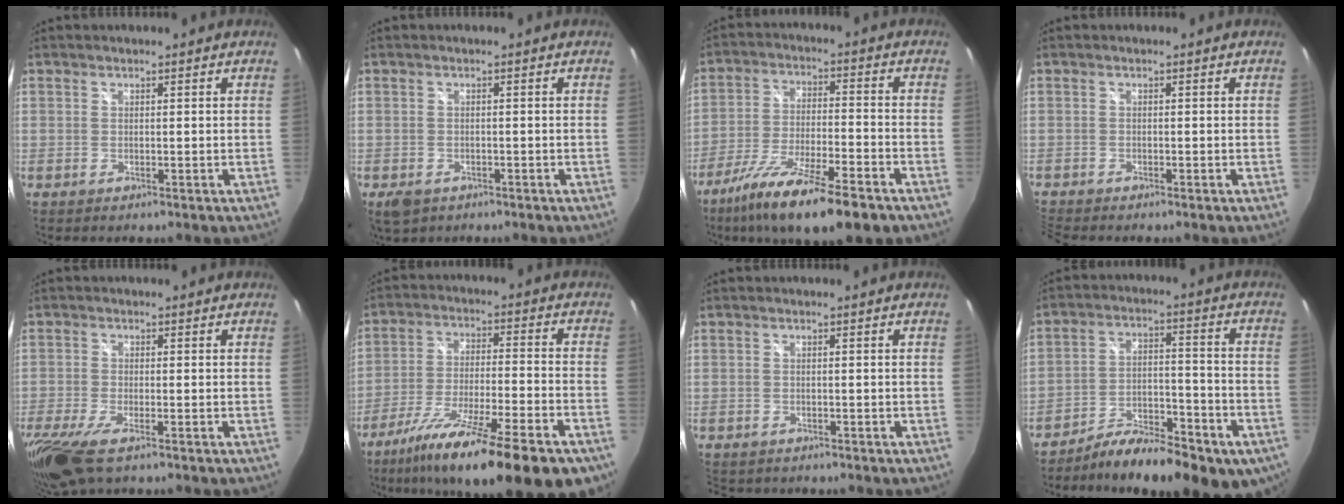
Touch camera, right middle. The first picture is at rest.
{"total": 4.4, "force": [-2.6, 2.9, 2.1], "torque": [-0.048, -0.013, -0.038]}
{"total": 16.8, "force": [-11.6, 2.8, 11.8], "torque": [-0.225, -0.045, -0.200]}
{"total": 2.6, "force": [-2.6, 0.2, 0.6], "torque": [-0.021, -0.017, -0.054]}
{"total": 10.2, "force": [-6.5, 2.9, 7.3], "torque": [-0.175, -0.045, -0.125]}
{"total": 23.0, "force": [-16.1, 3.3, 16.1], "torque": [-0.272, -0.057, -0.253]}
{"total": 2.3, "force": [-1.9, 1.2, 0.5], "torque": [-0.016, -0.010, -0.028]}
{"total": 17.5, "force": [-12.8, 5.7, 10.5], "torque": [-0.155, -0.016, -0.183]}